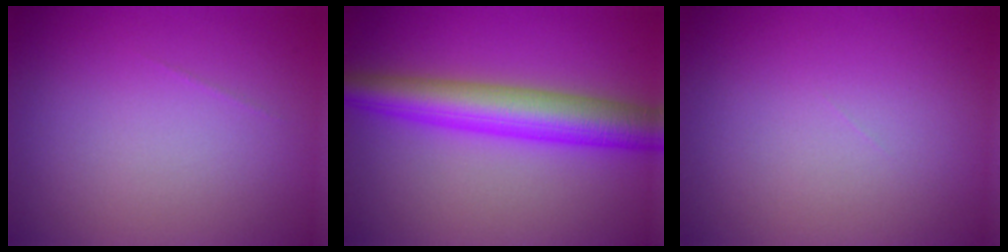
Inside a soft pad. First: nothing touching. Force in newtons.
{"total": 6.9, "press": 6.9, "slide": 0.1}
{"total": 0.0}